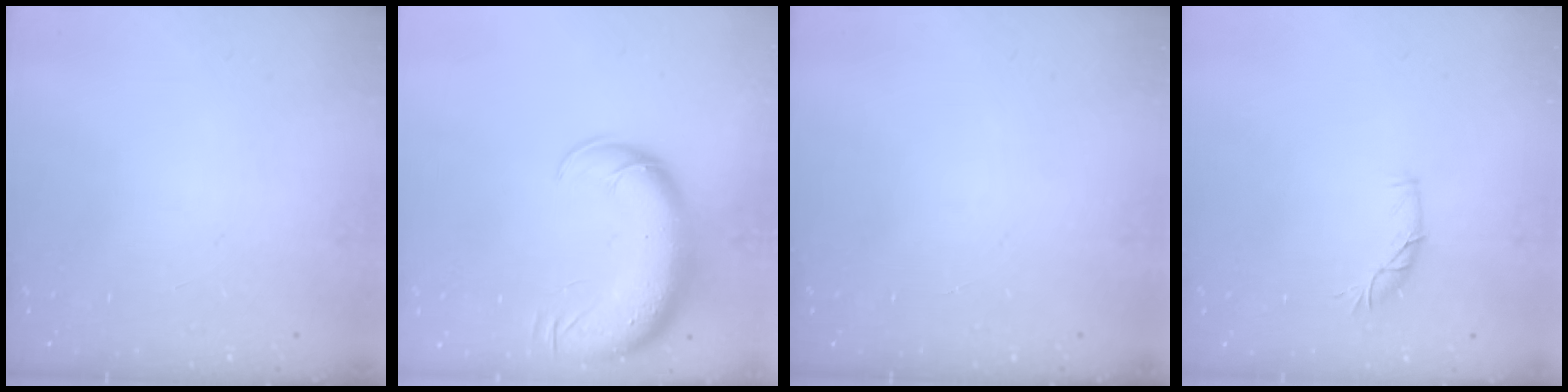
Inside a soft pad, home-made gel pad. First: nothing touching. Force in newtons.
{"total": 13.5, "press": 13.1, "slide": 3.3}
{"total": 0.0}
{"total": 6.1, "press": 6.1, "slide": 0.6}